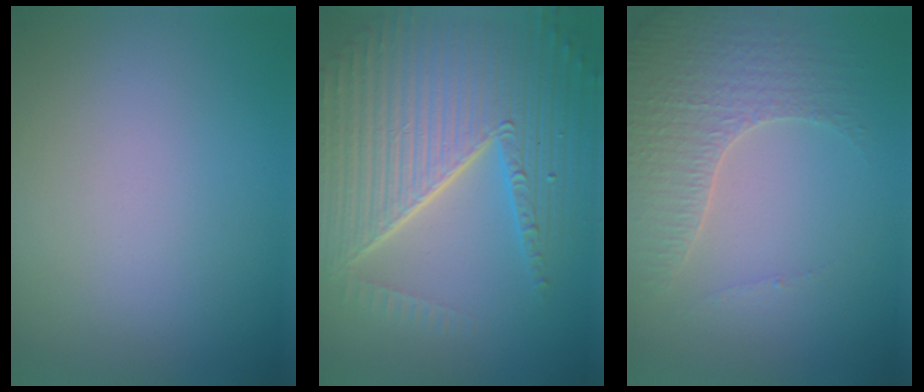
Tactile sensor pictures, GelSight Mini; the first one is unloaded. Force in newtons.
{"total": 10.2, "press": 6.6, "slide": 7.8}
{"total": 3.5, "press": 3.4, "slide": 0.6}